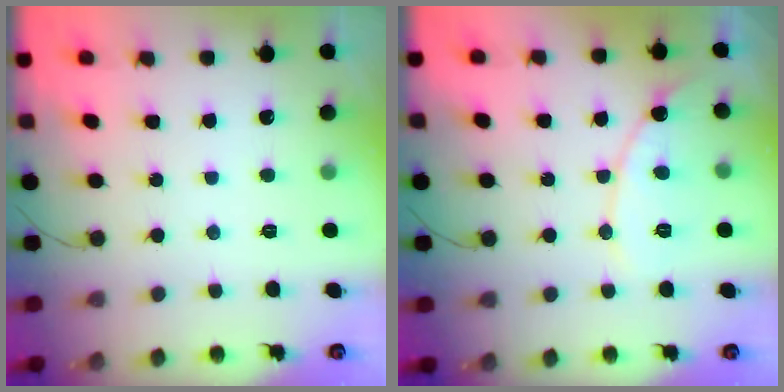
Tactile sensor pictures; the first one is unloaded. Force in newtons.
{"total": 10.0, "press": 9.9, "slide": 0.5}